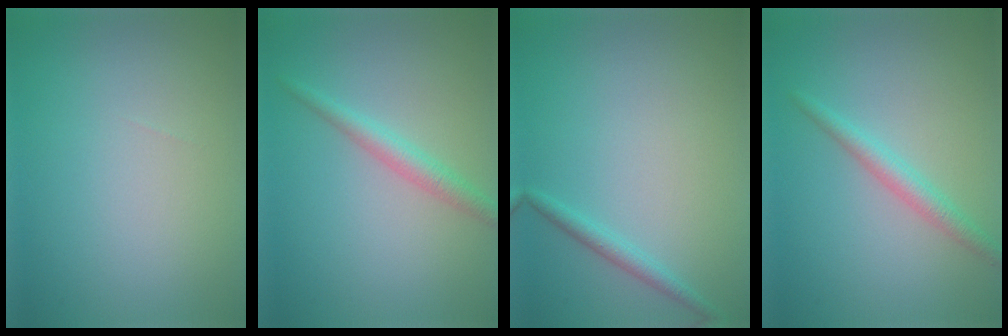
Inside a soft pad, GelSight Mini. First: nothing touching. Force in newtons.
{"total": 2.2, "press": 2.2, "slide": 0.0}
{"total": 1.5, "press": 1.5, "slide": 0.1}
{"total": 2.1, "press": 2.1, "slide": 0.1}